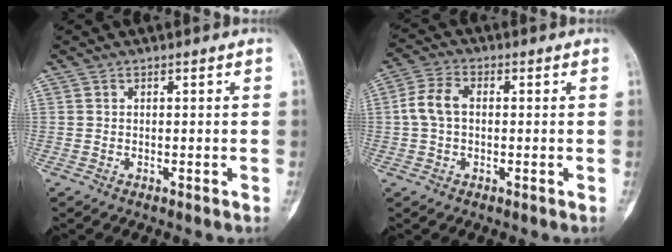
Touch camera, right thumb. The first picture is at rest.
{"total": 6.0, "force": [0.1, 3.9, 4.5], "torque": [-0.096, 0.019, -0.003]}